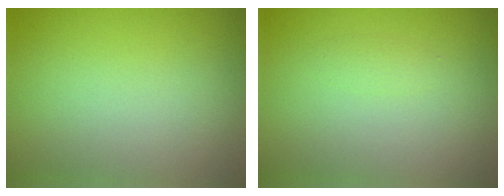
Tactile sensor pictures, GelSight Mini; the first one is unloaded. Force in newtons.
{"total": 0.6, "press": 0.6, "slide": 0.0}